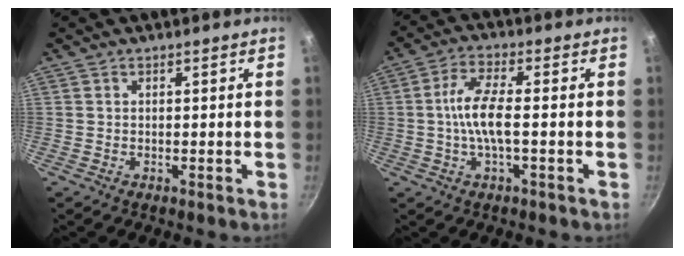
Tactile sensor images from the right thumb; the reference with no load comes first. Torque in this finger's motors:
{"motor_torque": [2.46, 1.40, 1.46, -1.31, 0.45]}